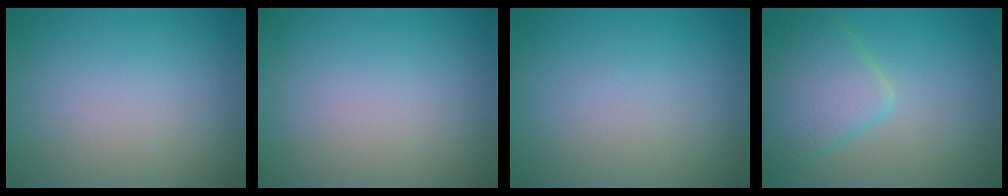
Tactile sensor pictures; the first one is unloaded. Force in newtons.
{"total": 0.0}
{"total": 0.0}
{"total": 4.8, "press": 4.8, "slide": 0.1}